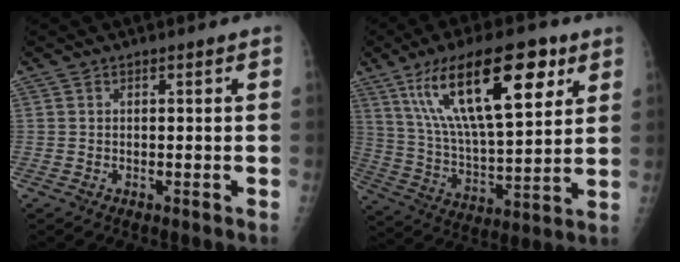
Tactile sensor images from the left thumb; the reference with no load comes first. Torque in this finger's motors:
{"motor_torque": [2.54, 2.34, 1.97, -0.81, 0.74]}